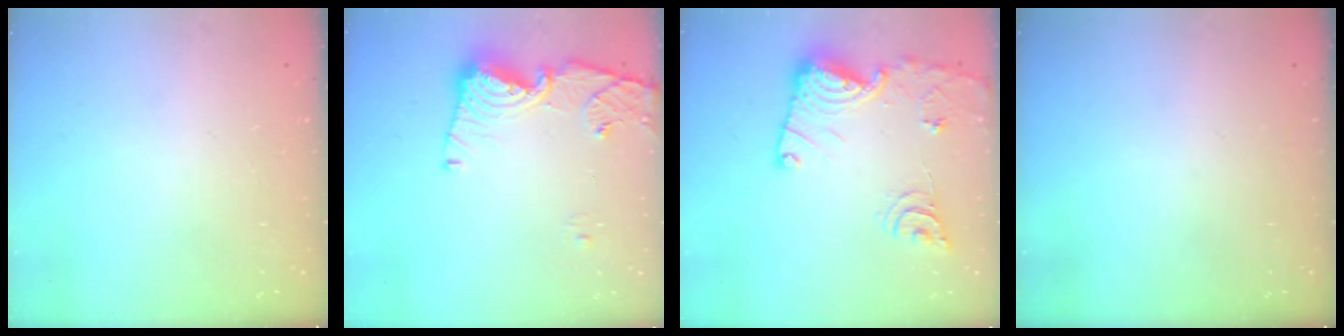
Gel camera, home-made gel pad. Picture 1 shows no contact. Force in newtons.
{"total": 12.8, "press": 12.7, "slide": 1.3}
{"total": 16.2, "press": 16.2, "slide": 1.1}
{"total": 0.0}